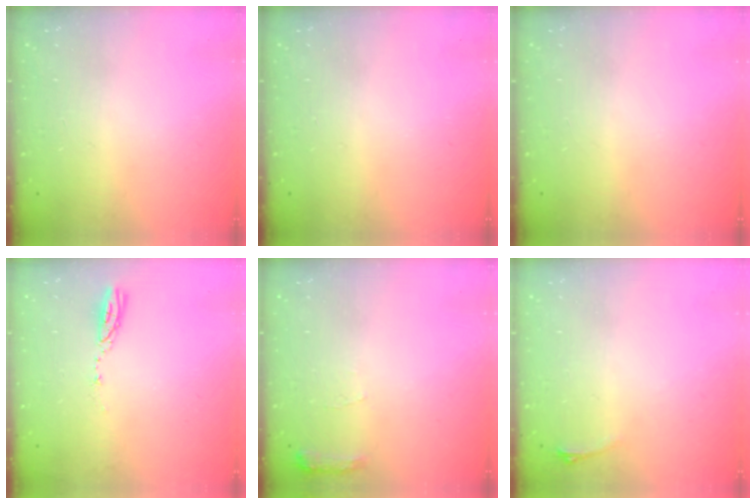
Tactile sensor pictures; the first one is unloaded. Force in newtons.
{"total": 0.0}
{"total": 0.0}
{"total": 3.7, "press": 3.6, "slide": 0.3}
{"total": 5.6, "press": 5.6, "slide": 0.7}
{"total": 2.9, "press": 2.6, "slide": 1.5}